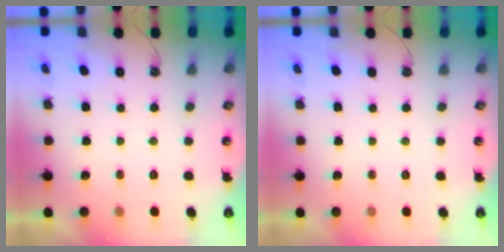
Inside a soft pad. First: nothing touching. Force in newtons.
{"total": 0.0}